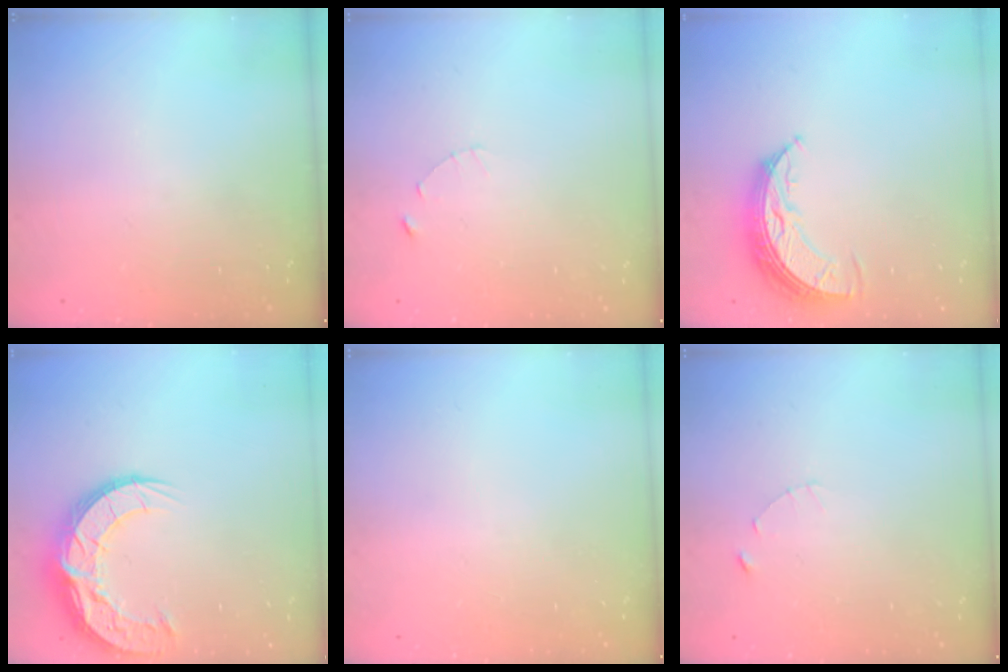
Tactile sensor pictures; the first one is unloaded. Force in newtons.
{"total": 1.0, "press": 1.0, "slide": 0.2}
{"total": 8.9, "press": 8.9, "slide": 0.5}
{"total": 15.1, "press": 15.1, "slide": 1.2}
{"total": 0.0}
{"total": 1.0, "press": 1.0, "slide": 0.2}